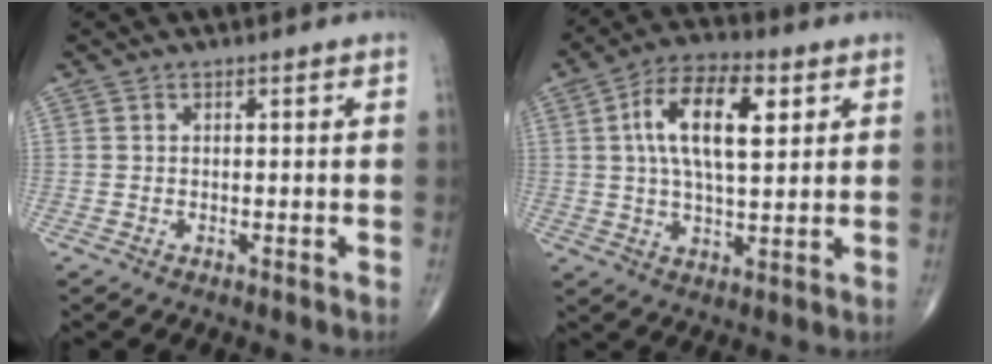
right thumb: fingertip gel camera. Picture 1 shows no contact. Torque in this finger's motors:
{"motor_torque": [-0.22, 0.96, 0.53, 0.26, 0.39]}